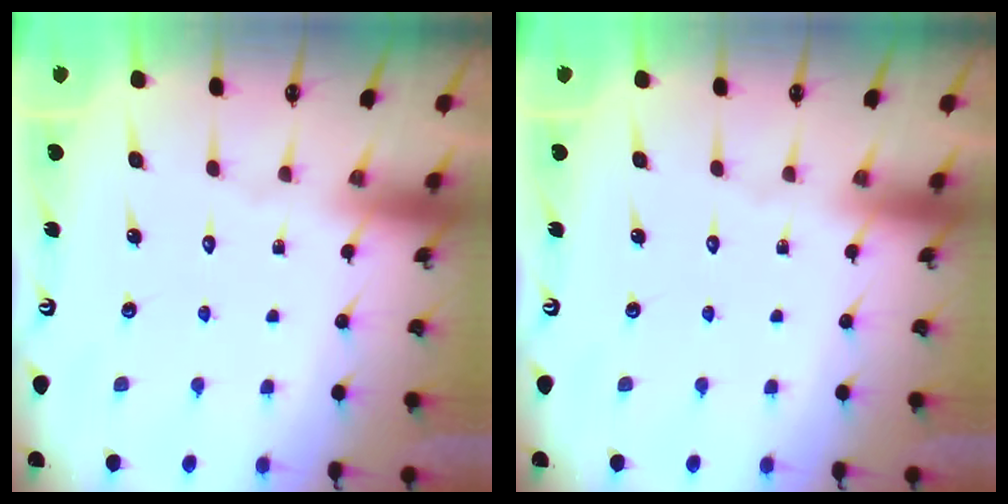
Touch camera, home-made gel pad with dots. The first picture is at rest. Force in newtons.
{"total": 0.0}